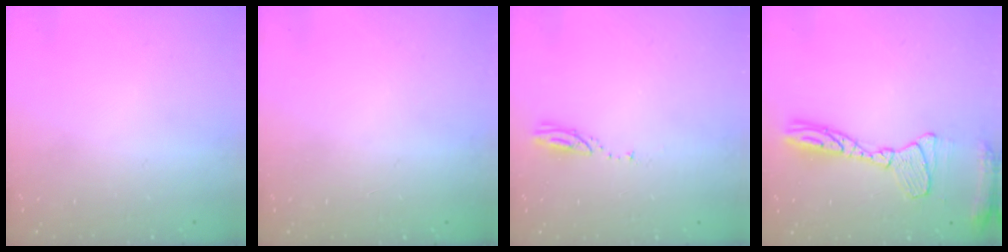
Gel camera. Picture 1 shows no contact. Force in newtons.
{"total": 0.0}
{"total": 3.0, "press": 3.0, "slide": 0.1}
{"total": 14.2, "press": 14.1, "slide": 1.2}